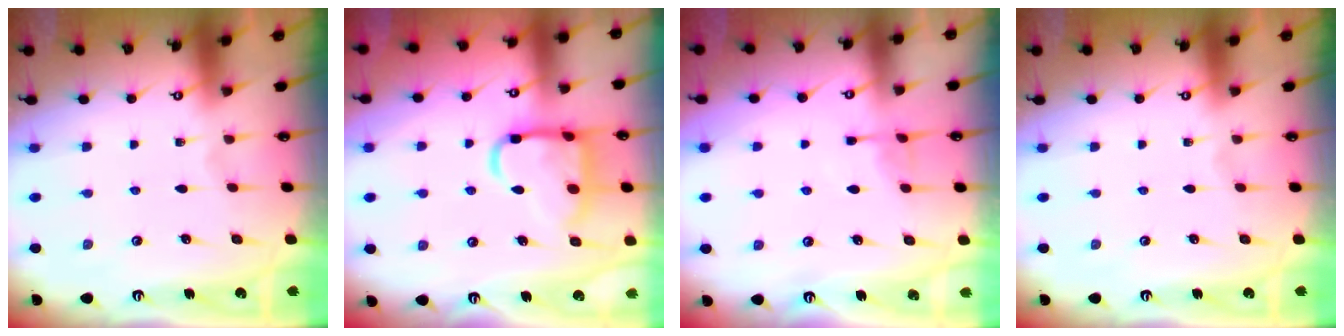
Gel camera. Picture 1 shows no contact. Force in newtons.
{"total": 14.0, "press": 13.9, "slide": 1.5}
{"total": 3.3, "press": 3.2, "slide": 0.4}
{"total": 0.0}